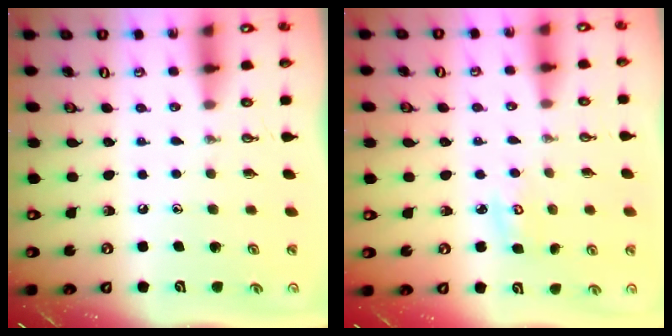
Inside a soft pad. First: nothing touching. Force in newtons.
{"total": 3.8, "press": 3.8, "slide": 0.3}